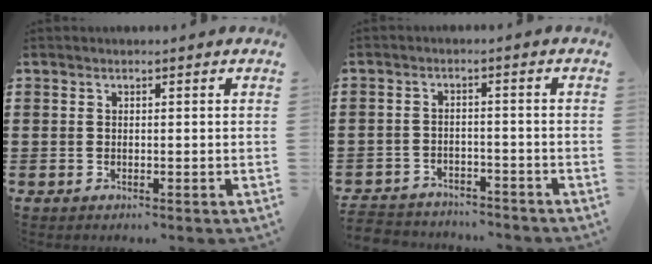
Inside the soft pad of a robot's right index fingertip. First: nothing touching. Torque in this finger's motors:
{"motor_torque": [-1.17, 0.96, -1.05, 0.08]}